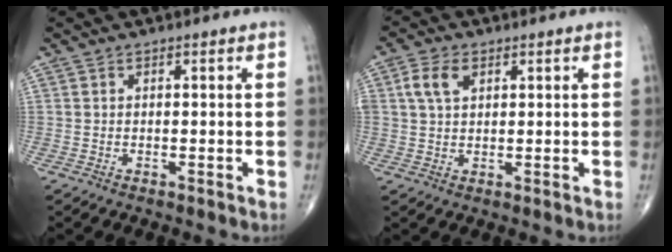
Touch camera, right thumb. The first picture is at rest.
{"total": 5.2, "force": [1.9, 3.1, 3.6], "torque": [-0.074, 0.005, 0.036]}